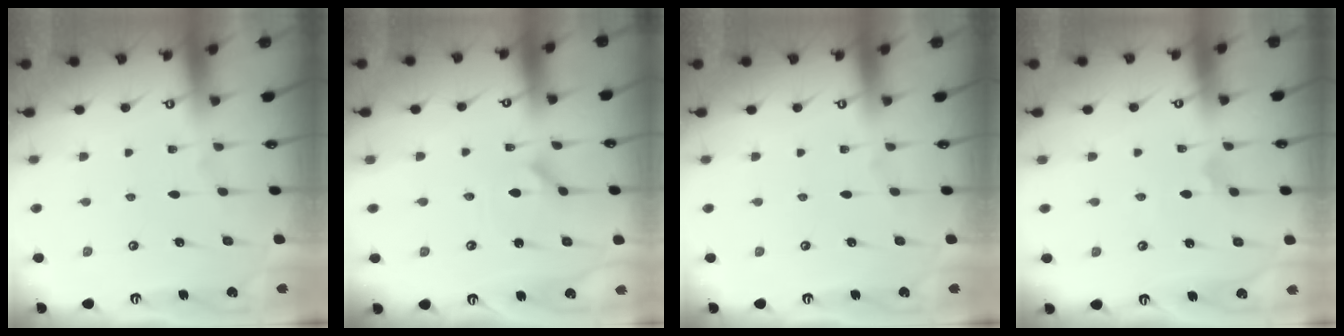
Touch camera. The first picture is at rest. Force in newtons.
{"total": 3.4, "press": 3.4, "slide": 0.3}
{"total": 0.0}
{"total": 2.5, "press": 2.5, "slide": 0.2}